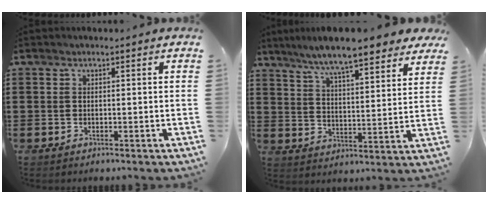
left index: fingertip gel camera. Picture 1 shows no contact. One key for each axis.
{"total": 8.3, "fx": 7.3, "fy": 0.4, "fz": 3.9, "tx": -0.105, "ty": -0.034, "tz": 0.124}